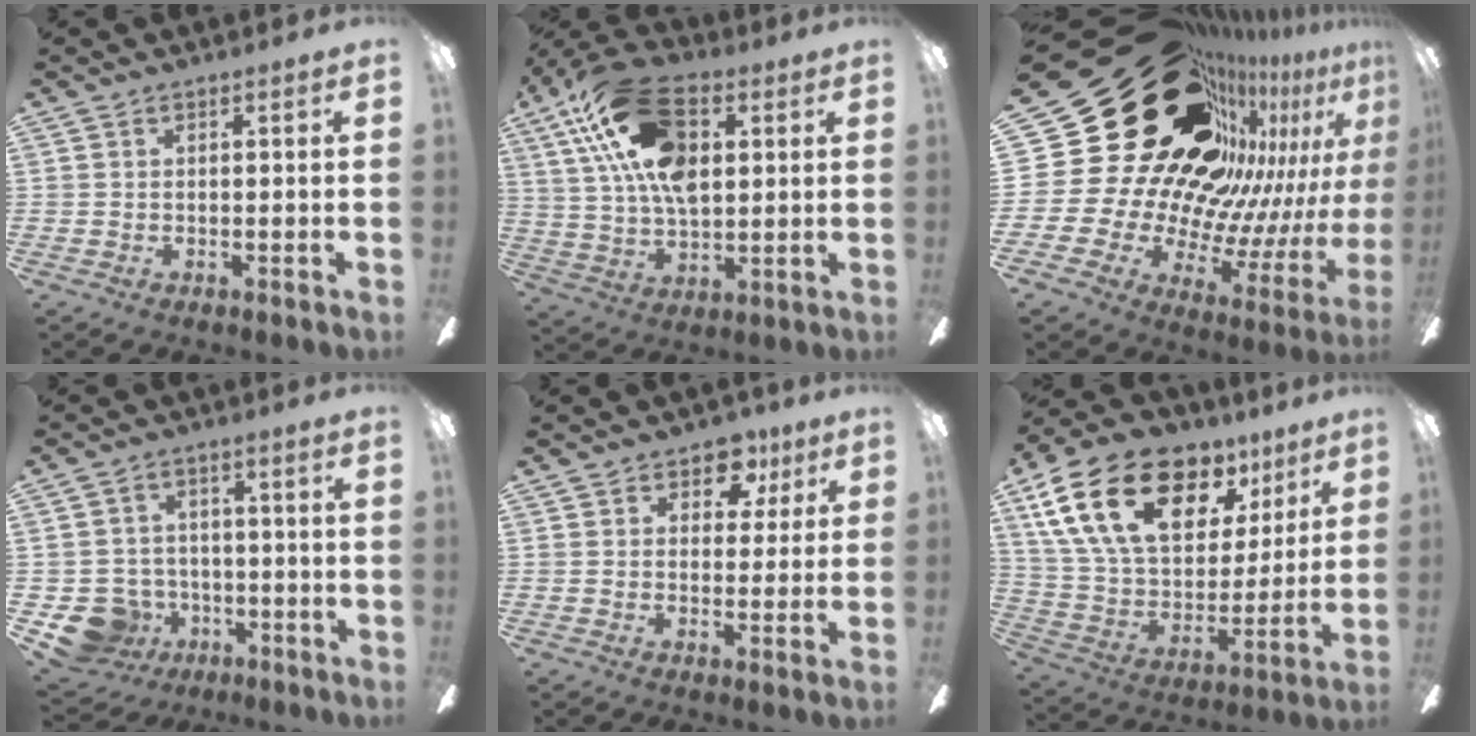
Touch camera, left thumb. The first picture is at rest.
{"total": 20.6, "force": [7.6, 11.9, 15.0], "torque": [-0.287, -0.005, 0.133]}
{"total": 37.5, "force": [20.5, 21.2, 23.2], "torque": [-0.351, -0.195, 0.441]}
{"total": 9.9, "force": [-4.5, 8.3, 3.0], "torque": [-0.085, 0.028, -0.076]}
{"total": 7.6, "force": [4.2, 5.1, 3.6], "torque": [-0.038, -0.011, 0.071]}
{"total": 25.2, "force": [12.6, 15.1, 15.8], "torque": [-0.286, -0.049, 0.229]}